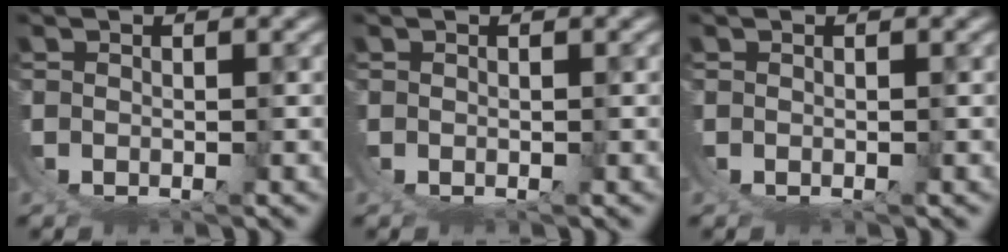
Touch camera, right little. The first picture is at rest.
{"total": 0.0}
{"total": 0.0}